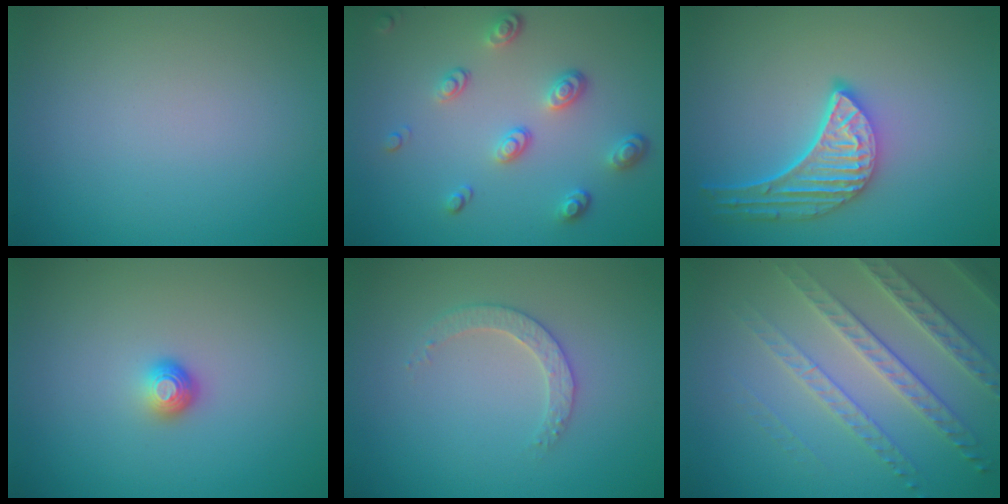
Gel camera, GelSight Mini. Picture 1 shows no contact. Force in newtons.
{"total": 3.4, "press": 2.6, "slide": 2.3}
{"total": 5.2, "press": 4.1, "slide": 3.2}
{"total": 1.5, "press": 1.1, "slide": 1.1}
{"total": 2.2, "press": 2.2, "slide": 0.6}
{"total": 4.7, "press": 4.0, "slide": 2.5}